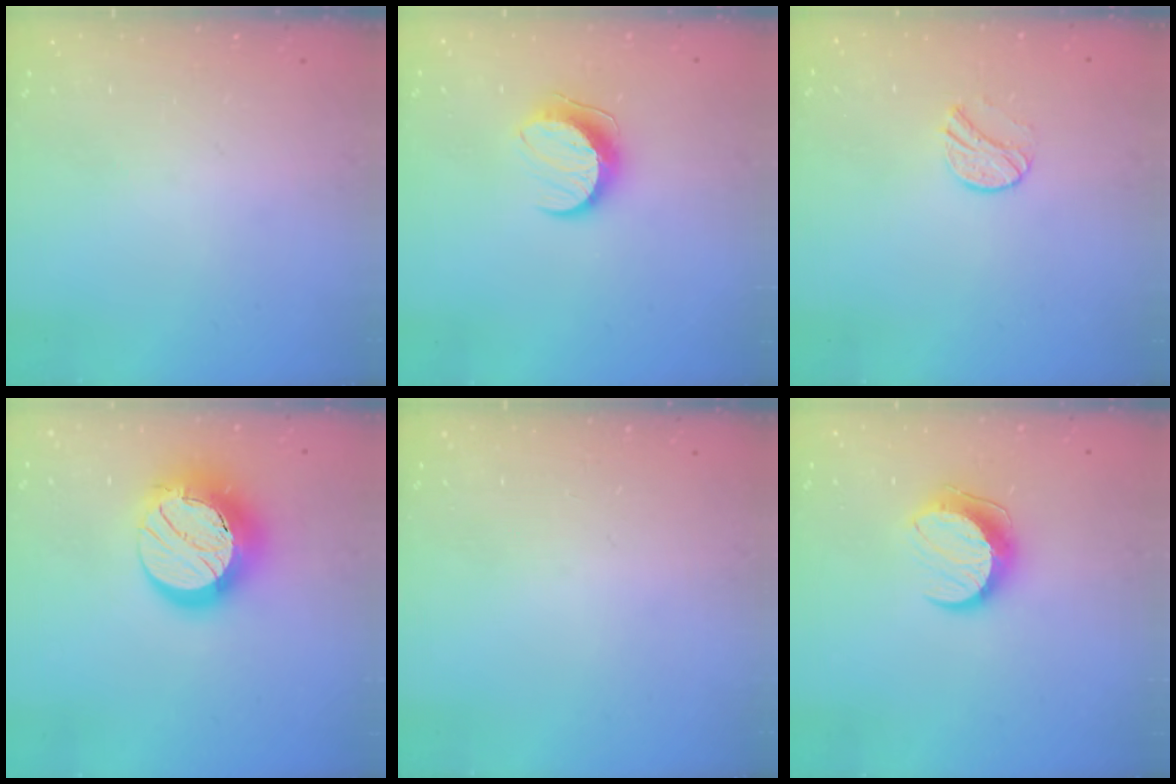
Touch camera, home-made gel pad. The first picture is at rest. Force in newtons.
{"total": 9.7, "press": 9.6, "slide": 0.6}
{"total": 7.4, "press": 7.4, "slide": 0.6}
{"total": 18.5, "press": 18.5, "slide": 1.3}
{"total": 0.0}
{"total": 9.9, "press": 9.8, "slide": 0.5}